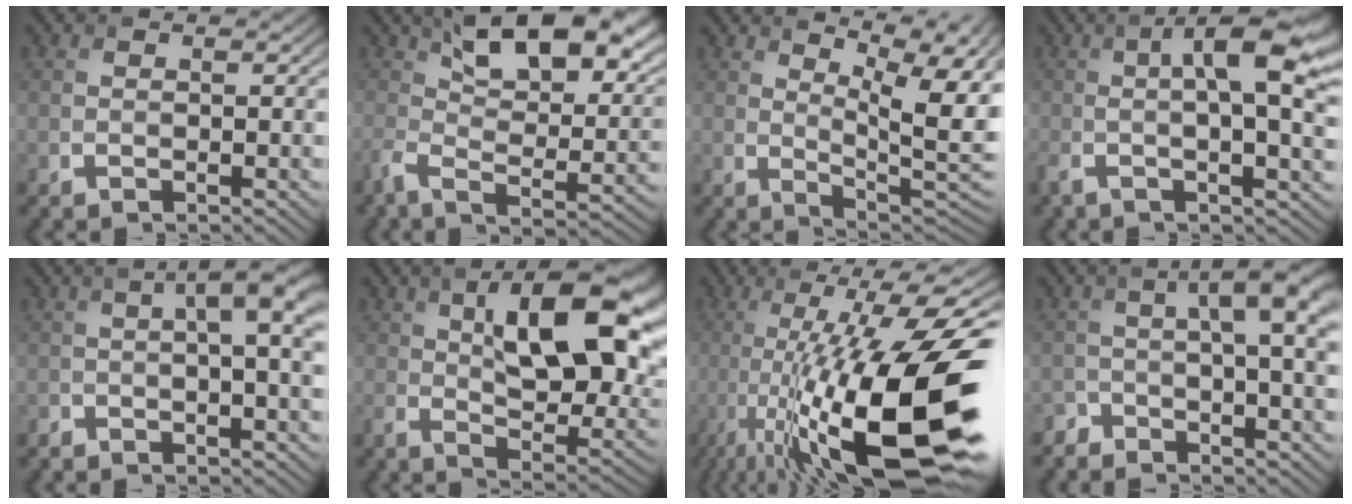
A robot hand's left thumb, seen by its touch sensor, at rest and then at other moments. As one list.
[{"total": 12.8, "force": [5.0, 5.9, 10.1], "torque": [-0.198, -0.008, 0.091]}, {"total": 13.9, "force": [6.0, 4.3, 11.8], "torque": [-0.172, 0.030, 0.105]}, {"total": 11.0, "force": [1.1, 2.7, 10.6], "torque": [-0.175, 0.007, 0.021]}, {"total": 6.5, "force": [0.5, 1.7, 6.2], "torque": [-0.088, 0.008, 0.008]}, {"total": 15.0, "force": [4.1, 6.4, 13.0], "torque": [-0.207, -0.006, 0.068]}, {"total": 19.6, "force": [-5.7, 5.4, 18.0], "torque": [-0.299, 0.009, -0.097]}, {"total": 6.9, "force": [-1.3, 1.9, 6.5], "torque": [-0.091, 0.001, -0.030]}]